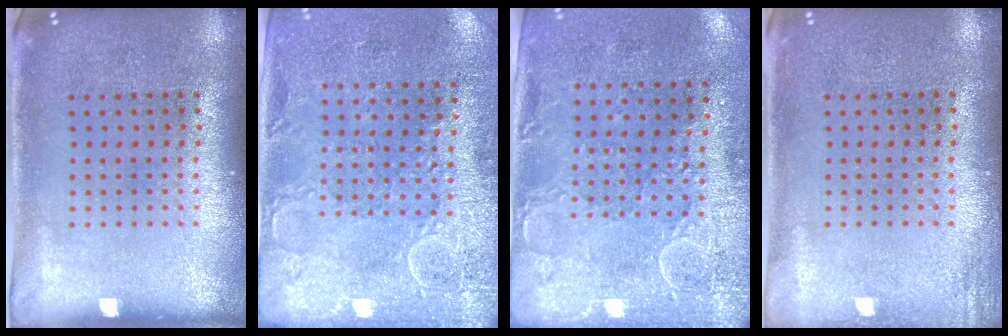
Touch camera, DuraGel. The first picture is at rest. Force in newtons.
{"total": 2.7, "press": 2.4, "slide": 1.2}
{"total": 3.0, "press": 2.3, "slide": 1.9}
{"total": 1.2, "press": 1.2, "slide": 0.1}